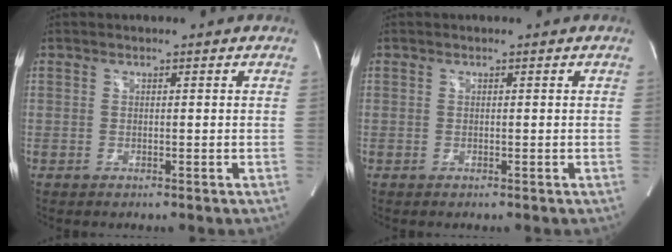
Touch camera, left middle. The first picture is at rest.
{"total": 0.0}